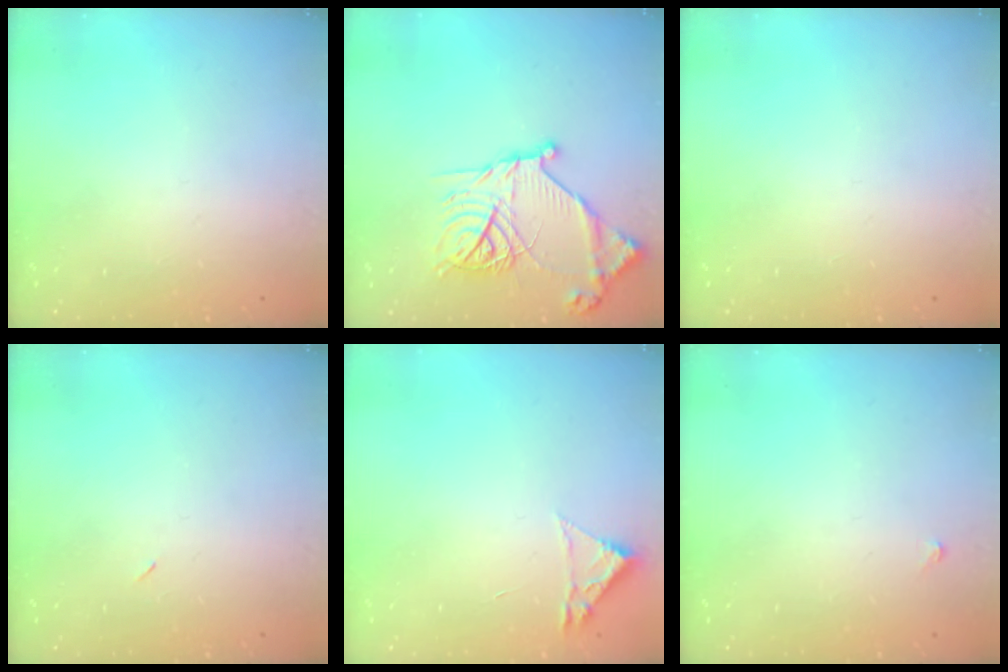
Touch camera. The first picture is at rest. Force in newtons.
{"total": 18.8, "press": 18.7, "slide": 2.0}
{"total": 0.0}
{"total": 2.2, "press": 1.8, "slide": 1.2}
{"total": 1.8, "press": 1.8, "slide": 0.2}
{"total": 3.0, "press": 3.0, "slide": 0.5}